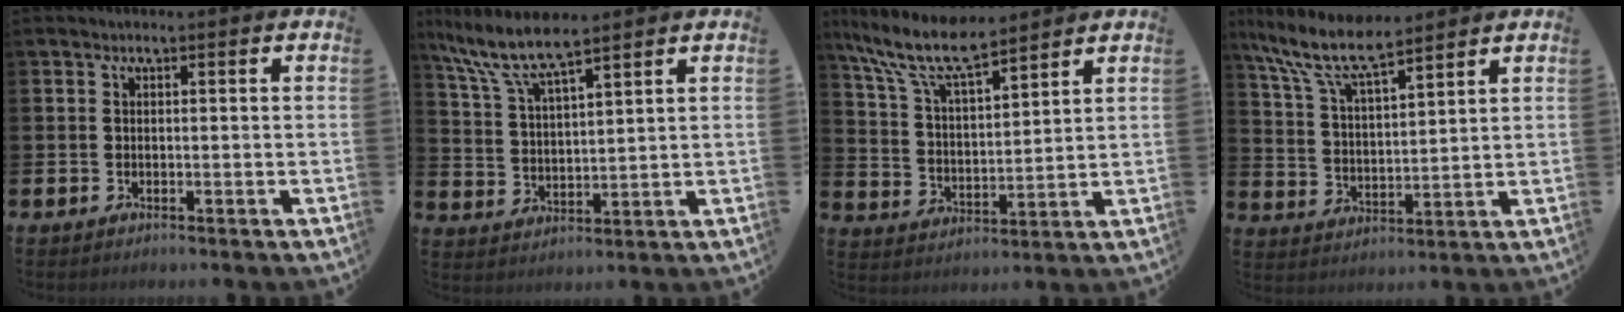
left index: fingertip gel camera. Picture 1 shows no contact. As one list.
[{"total": 7.5, "force": [6.4, 1.0, 3.7], "torque": [-0.101, -0.027, 0.113]}, {"total": 10.2, "force": [8.6, 2.3, 5.0], "torque": [-0.133, -0.037, 0.155]}, {"total": 9.7, "force": [8.1, 2.2, 4.9], "torque": [-0.127, -0.031, 0.145]}]